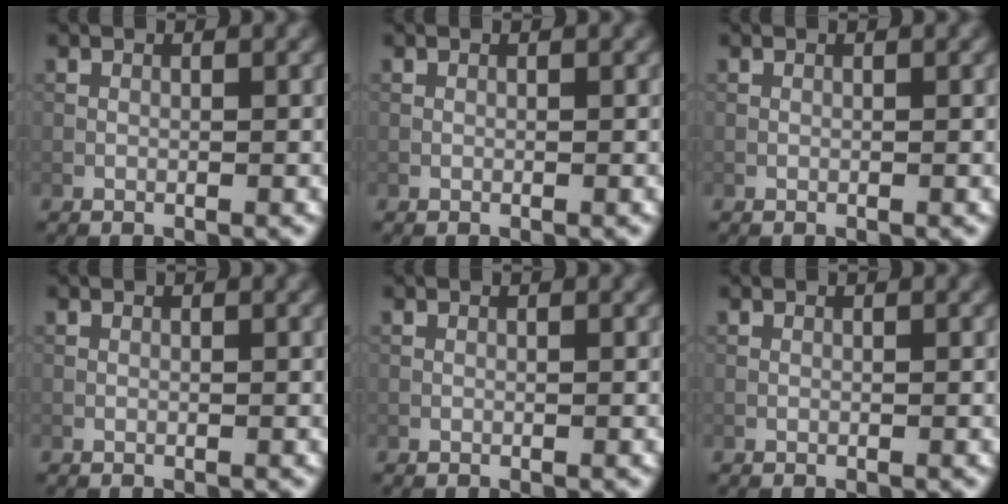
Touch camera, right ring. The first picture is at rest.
{"total": 0.0}
{"total": 0.0}
{"total": 0.0}
{"total": 0.0}
{"total": 0.0}